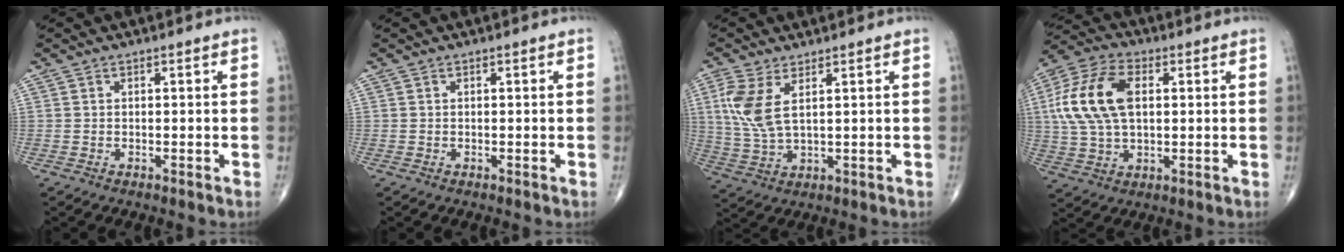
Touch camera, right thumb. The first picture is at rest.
{"total": 0.0}
{"total": 8.3, "force": [2.8, 3.6, 7.0], "torque": [-0.164, -0.007, 0.066]}
{"total": 15.8, "force": [2.7, 9.2, 12.6], "torque": [-0.257, 0.013, 0.048]}